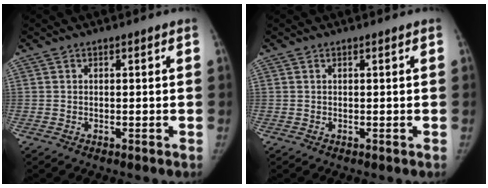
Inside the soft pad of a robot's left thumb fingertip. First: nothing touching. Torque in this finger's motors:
{"motor_torque": [-0.23, -0.30, 0.36, -0.24, 0.02]}